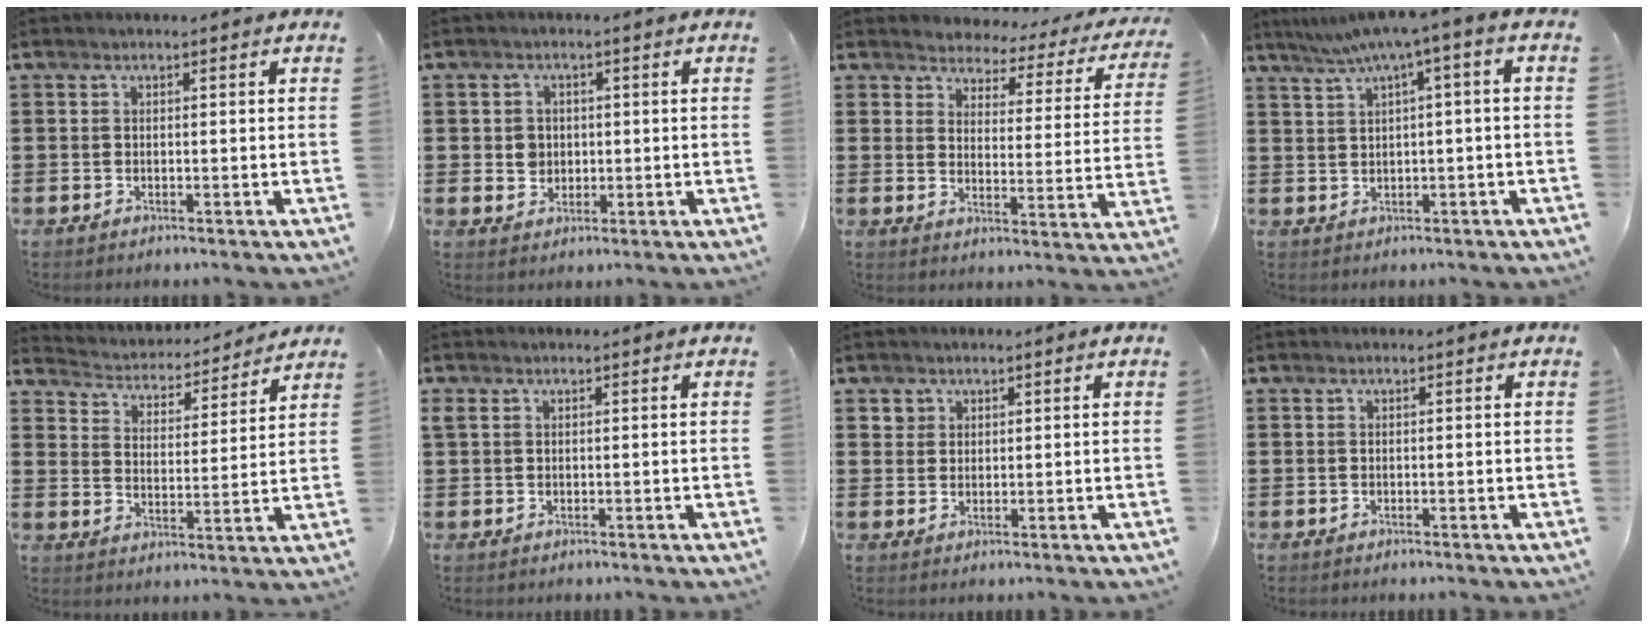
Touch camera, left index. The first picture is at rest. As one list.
[{"total": 2.7, "force": [0.2, 2.4, 1.0], "torque": [-0.029, 0.008, 0.002]}, {"total": 3.2, "force": [3.0, 0.9, 0.0], "torque": [-0.024, -0.025, 0.046]}, {"total": 4.6, "force": [1.5, -0.4, 4.3], "torque": [-0.082, -0.015, 0.021]}, {"total": 3.6, "force": [3.6, 0.3, 0.0], "torque": [-0.023, -0.034, 0.055]}, {"total": 1.1, "force": [0.4, 0.8, 0.8], "torque": [-0.019, 0.005, 0.006]}, {"total": 1.9, "force": [1.1, 1.5, 0.1], "torque": [-0.009, 0.006, 0.021]}, {"total": 0.0}]